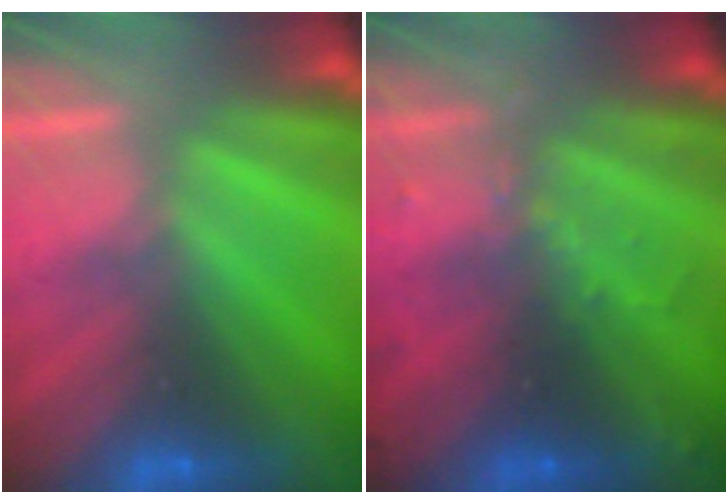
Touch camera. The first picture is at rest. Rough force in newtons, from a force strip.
{"total": 2.9}